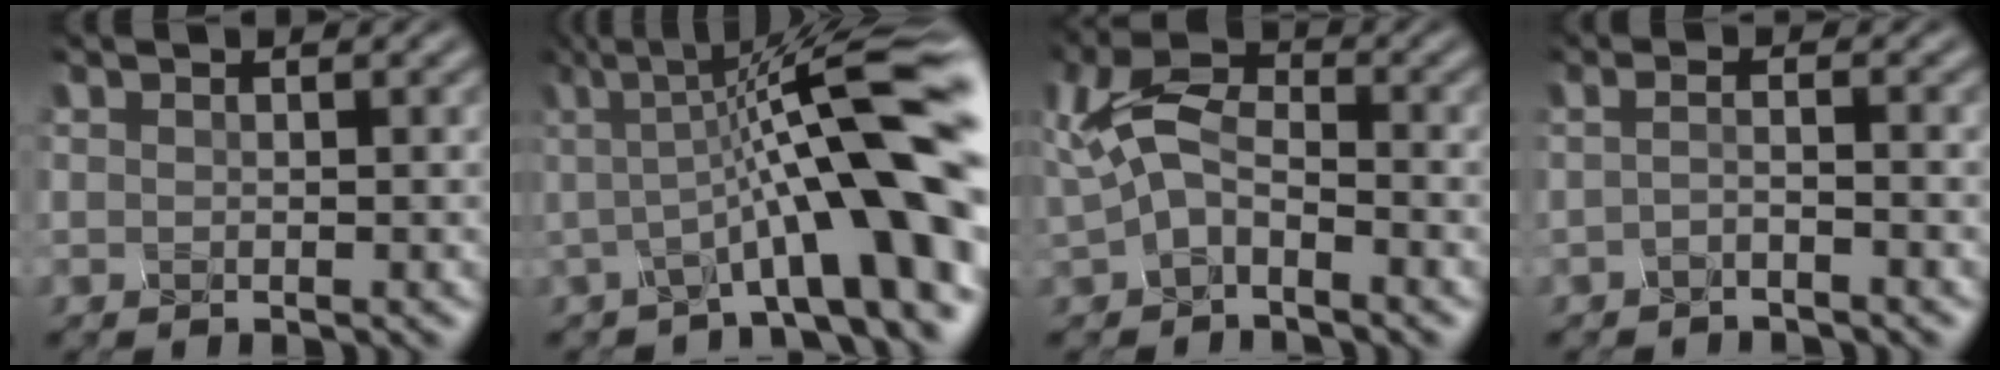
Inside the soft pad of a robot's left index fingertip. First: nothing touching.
{"total": 12.3, "force": [-1.0, 2.3, 12.0], "torque": [-0.157, 0.031, -0.029]}
{"total": 4.7, "force": [-1.1, 3.0, 3.4], "torque": [-0.076, 0.011, -0.034]}
{"total": 1.6, "force": [-1.2, 0.2, 1.0], "torque": [-0.018, -0.010, -0.035]}